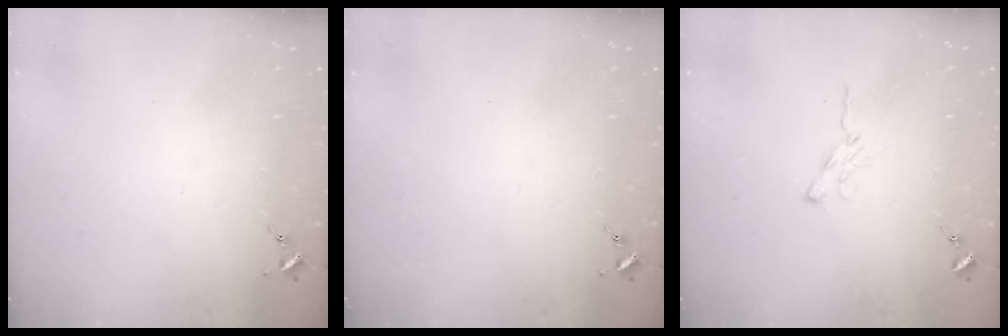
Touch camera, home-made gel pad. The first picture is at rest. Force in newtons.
{"total": 0.0}
{"total": 4.4, "press": 4.4, "slide": 0.5}